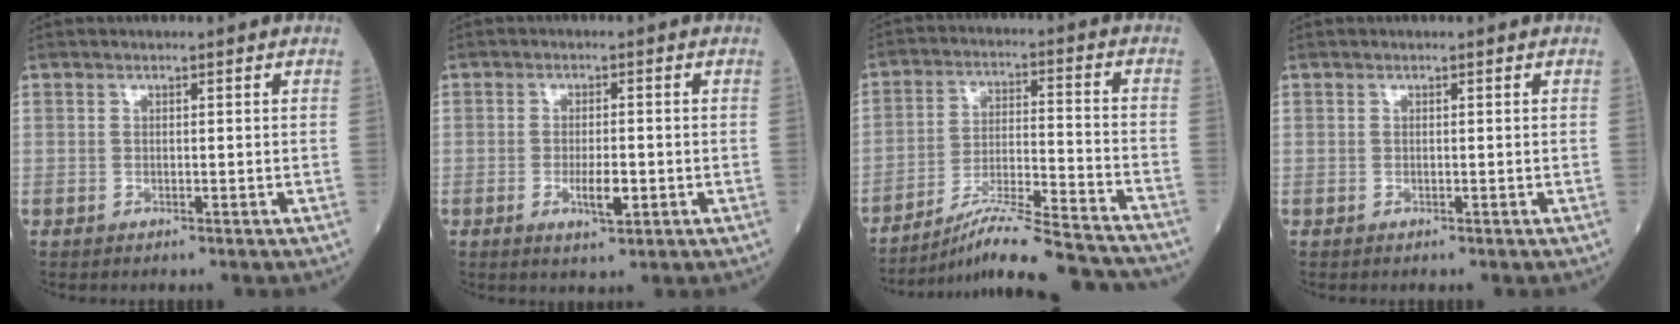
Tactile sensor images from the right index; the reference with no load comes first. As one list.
[{"total": 3.8, "force": [-1.1, 1.0, 3.5], "torque": [-0.064, -0.002, -0.014]}, {"total": 19.3, "force": [-17.9, 0.0, 7.2], "torque": [-0.103, -0.007, -0.271]}, {"total": 0.0}]